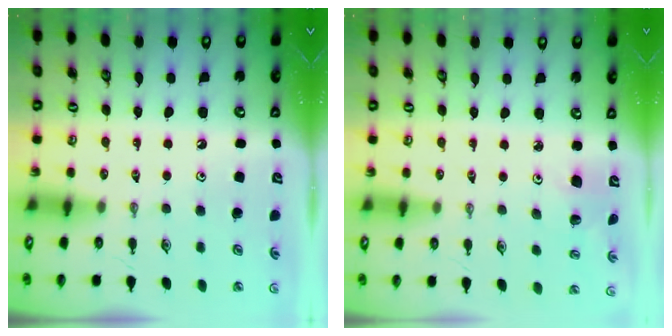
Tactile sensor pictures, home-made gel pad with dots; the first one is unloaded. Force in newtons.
{"total": 3.0, "press": 2.2, "slide": 2.0}